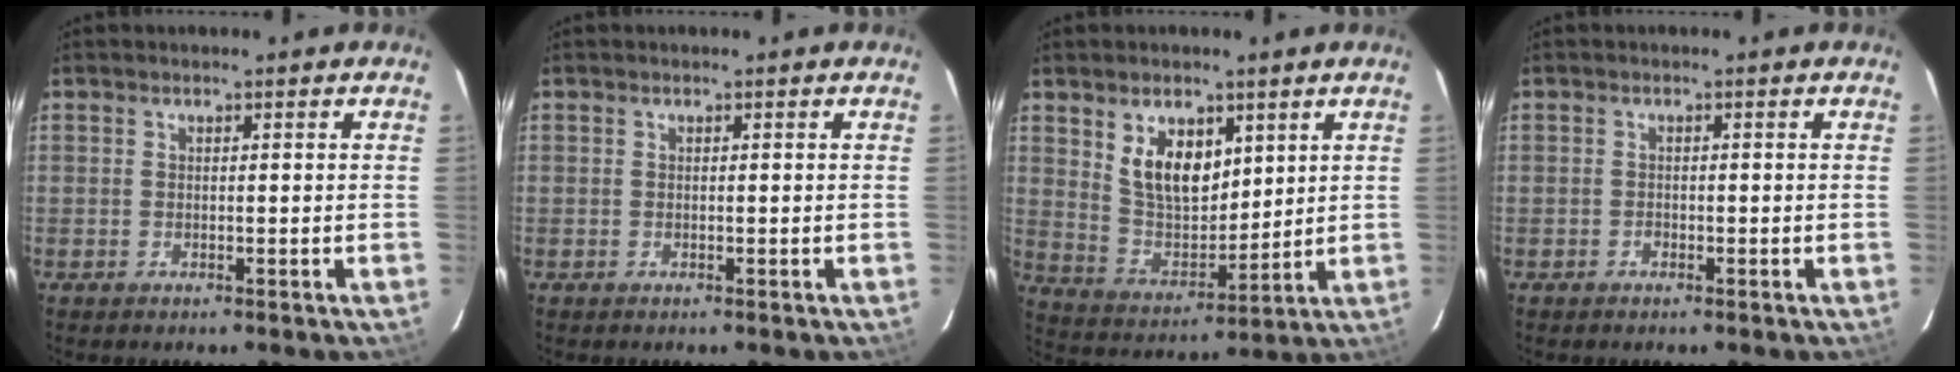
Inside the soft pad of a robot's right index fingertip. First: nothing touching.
{"total": 0.0}
{"total": 10.5, "force": [4.9, 6.1, 7.0], "torque": [-0.126, 0.001, 0.108]}
{"total": 0.7, "force": [-0.5, 0.4, 0.0], "torque": [-0.001, 0.001, -0.009]}